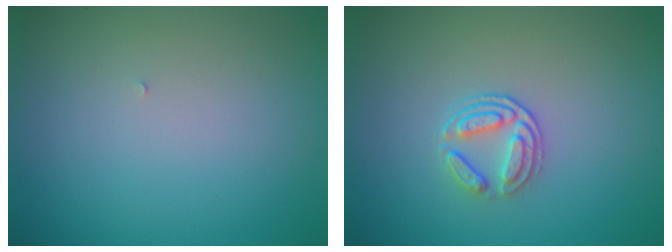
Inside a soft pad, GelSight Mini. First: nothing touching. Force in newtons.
{"total": 2.4, "press": 1.9, "slide": 1.5}